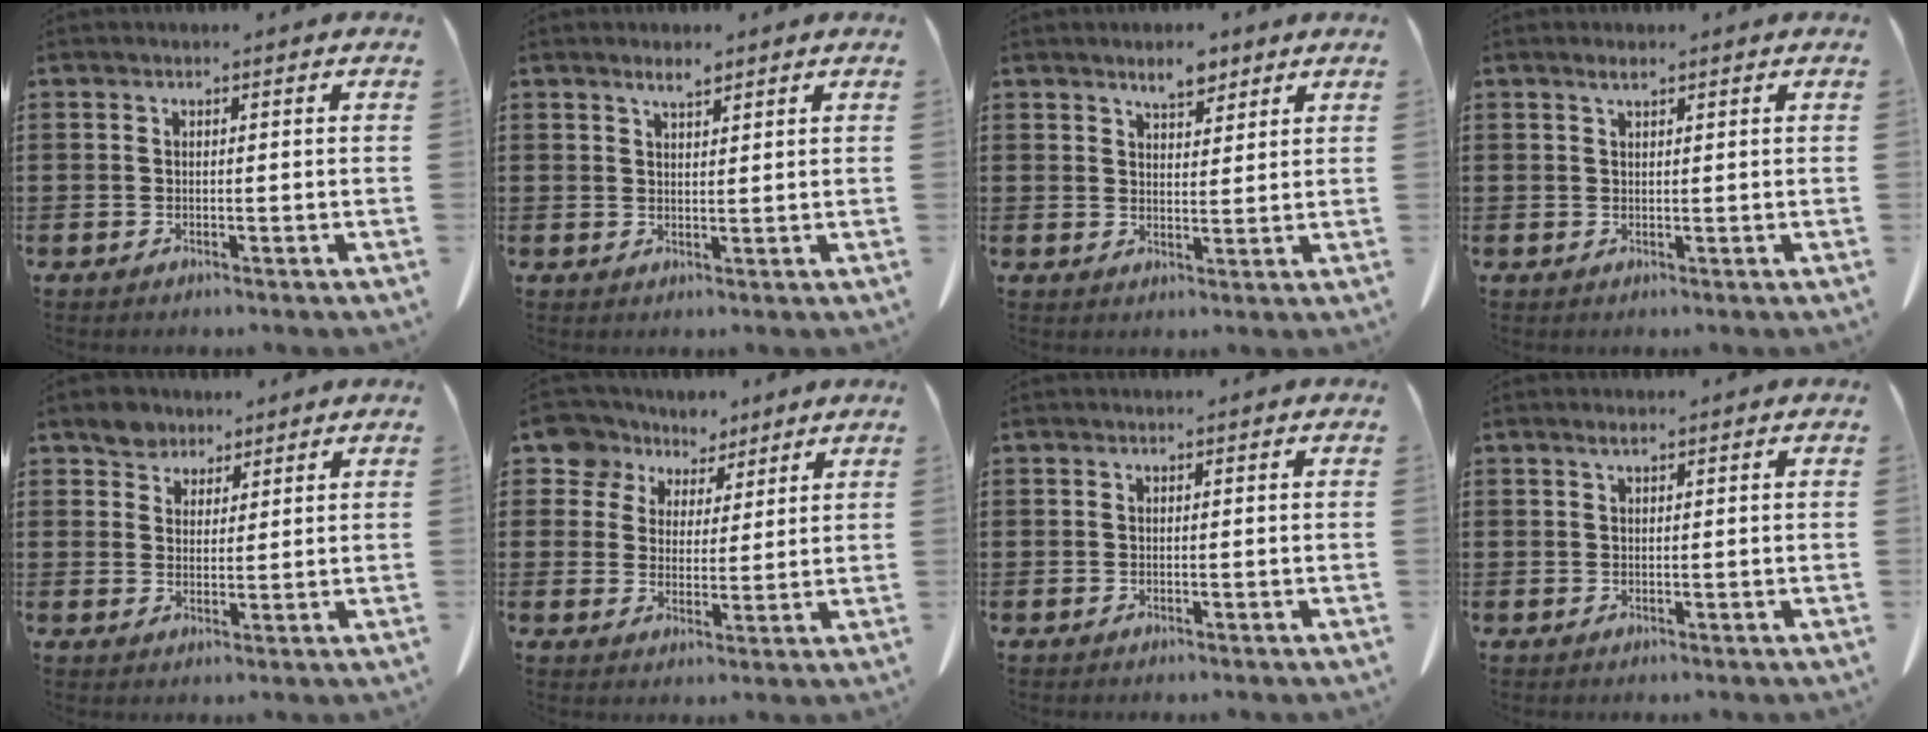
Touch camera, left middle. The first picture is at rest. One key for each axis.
{"total": 2.3, "fx": 1.9, "fy": 0.5, "fz": 1.2, "tx": -0.026, "ty": 0.001, "tz": 0.035}
{"total": 4.0, "fx": 3.5, "fy": 1.4, "fz": 1.5, "tx": -0.021, "ty": -0.009, "tz": 0.062}
{"total": 1.4, "fx": 1.0, "fy": 0.4, "fz": 0.9, "tx": -0.020, "ty": -0.001, "tz": 0.018}
{"total": 3.8, "fx": 3.1, "fy": 2.2, "fz": 0.4, "tx": -0.016, "ty": 0.003, "tz": 0.059}
{"total": 7.0, "fx": 5.4, "fy": 4.4, "fz": 0.8, "tx": -0.052, "ty": -0.017, "tz": 0.100}
{"total": 0.0}
{"total": 0.9, "fx": 0.6, "fy": 0.3, "fz": 0.6, "tx": -0.014, "ty": 0.000, "tz": 0.011}